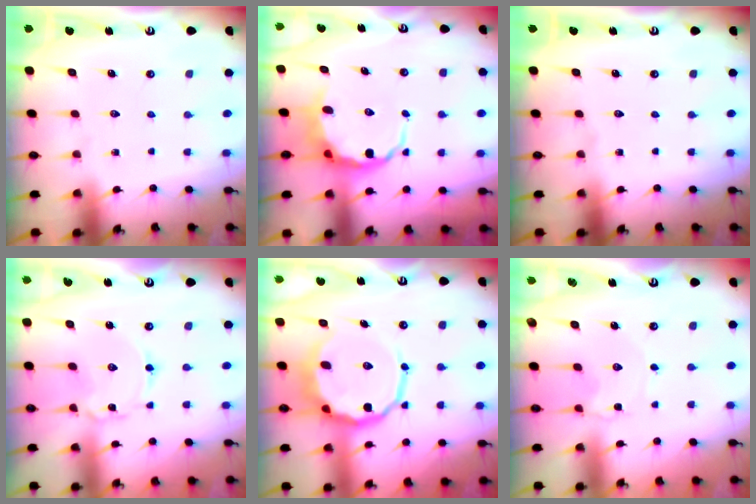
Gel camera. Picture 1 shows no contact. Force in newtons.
{"total": 7.3, "press": 7.0, "slide": 2.0}
{"total": 0.0}
{"total": 2.2, "press": 2.2, "slide": 0.2}
{"total": 10.4, "press": 9.9, "slide": 3.1}
{"total": 1.0, "press": 1.0, "slide": 0.1}